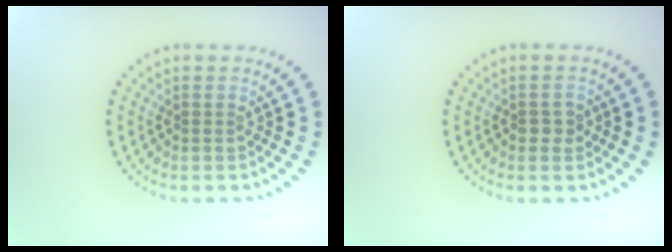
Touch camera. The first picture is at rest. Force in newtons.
{"total": 1.2, "press": 1.2, "slide": 0.1}